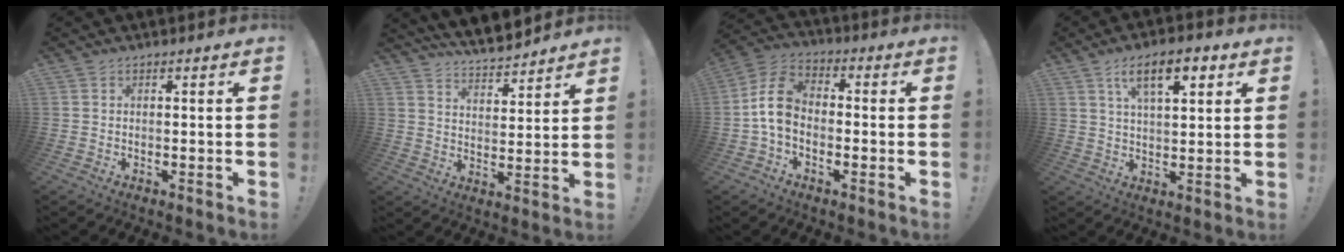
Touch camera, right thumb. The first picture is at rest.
{"total": 8.2, "force": [7.6, 1.7, 2.5], "torque": [-0.050, -0.064, 0.137]}
{"total": 10.6, "force": [-1.4, 7.3, 7.5], "torque": [-0.147, 0.017, -0.021]}
{"total": 10.9, "force": [5.3, 4.2, 8.6], "torque": [-0.127, -0.012, 0.087]}